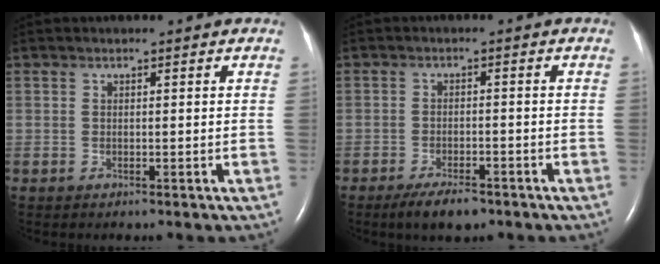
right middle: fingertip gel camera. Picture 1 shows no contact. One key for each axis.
{"total": 4.9, "fx": -3.5, "fy": 1.5, "fz": 3.0, "tx": -0.059, "ty": -0.004, "tz": -0.056}